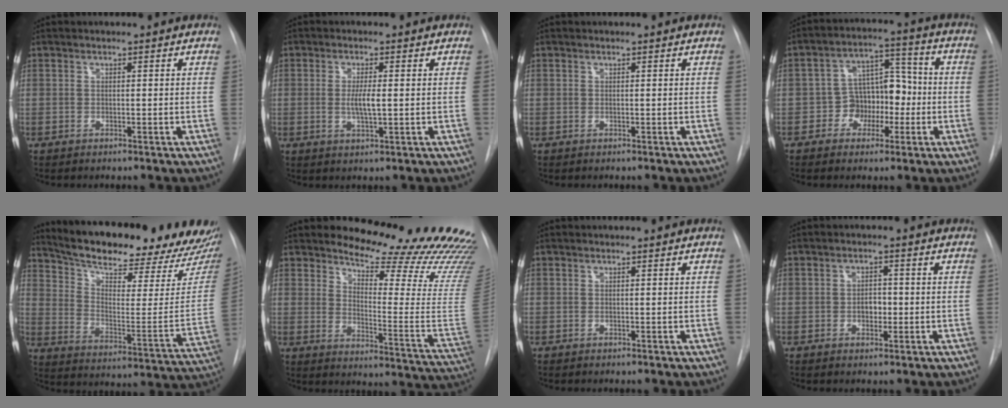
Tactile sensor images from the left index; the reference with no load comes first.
{"total": 3.4, "force": [0.0, 0.5, 3.3], "torque": [-0.064, -0.004, 0.000]}
{"total": 0.0}
{"total": 7.9, "force": [-2.3, 6.1, 4.5], "torque": [-0.067, 0.039, -0.036]}
{"total": 26.6, "force": [23.2, 5.8, 11.7], "torque": [-0.186, -0.060, 0.306]}
{"total": 24.3, "force": [21.9, 3.2, 9.9], "torque": [-0.136, -0.147, 0.254]}
{"total": 0.0}
{"total": 2.5, "force": [-0.5, 1.6, 1.8], "torque": [-0.023, 0.005, -0.006]}